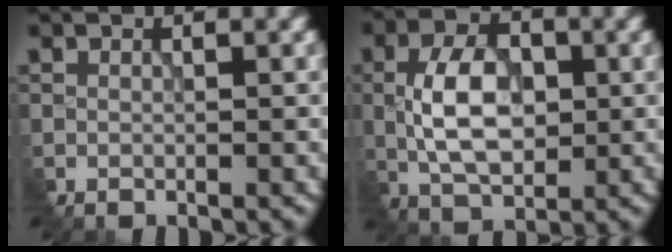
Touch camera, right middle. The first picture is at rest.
{"total": 6.0, "force": [-0.6, 3.4, 4.9], "torque": [-0.102, 0.003, -0.014]}